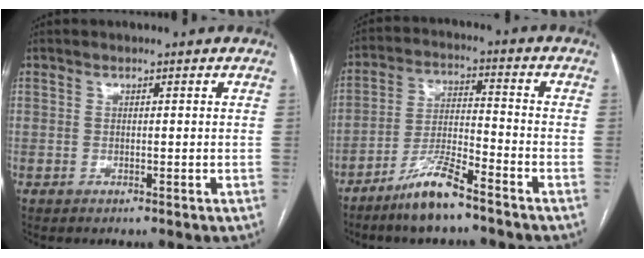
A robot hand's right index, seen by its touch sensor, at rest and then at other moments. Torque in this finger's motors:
{"motor_torque": [0.73, -0.44, 0.40, 0.09]}